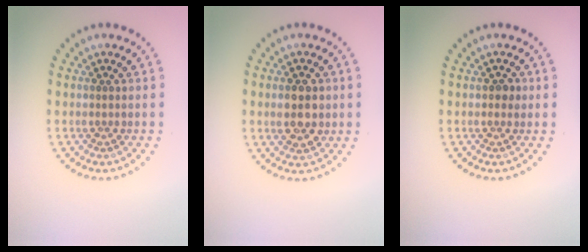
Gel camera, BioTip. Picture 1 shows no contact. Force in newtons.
{"total": 2.8, "press": 2.8, "slide": 0.2}
{"total": 1.1, "press": 1.1, "slide": 0.1}